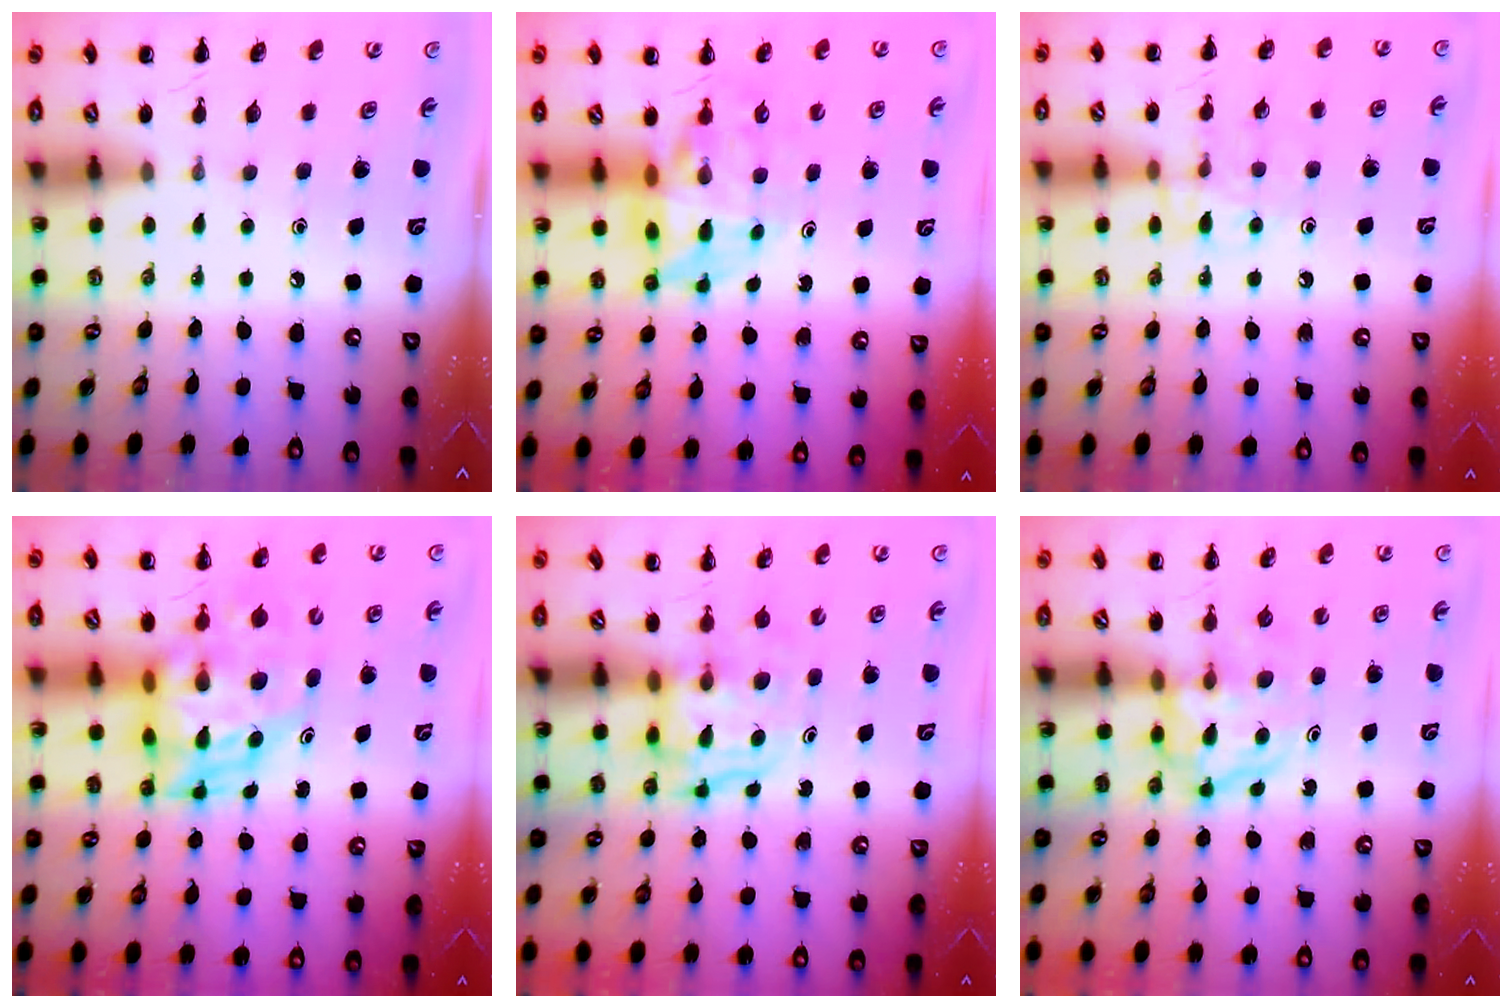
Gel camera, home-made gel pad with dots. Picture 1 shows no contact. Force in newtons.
{"total": 9.6, "press": 9.2, "slide": 2.7}
{"total": 9.2, "press": 9.1, "slide": 0.8}
{"total": 6.3, "press": 6.0, "slide": 1.7}
{"total": 3.8, "press": 3.8, "slide": 0.4}
{"total": 3.8, "press": 3.8, "slide": 0.4}